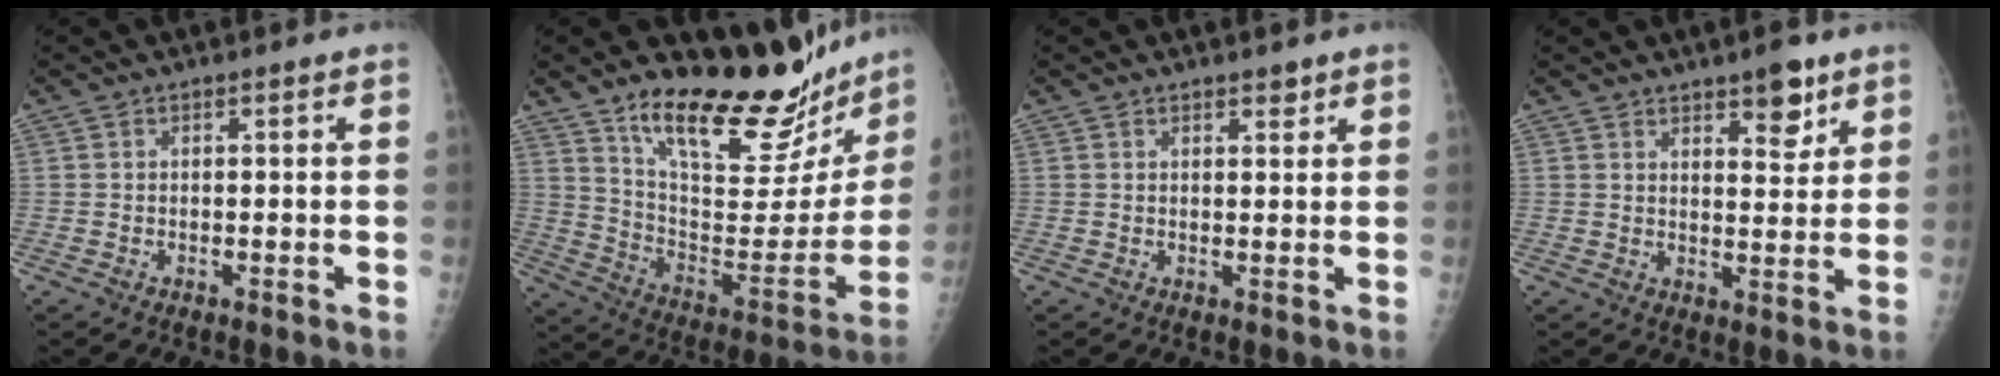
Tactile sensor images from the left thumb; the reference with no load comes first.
{"total": 25.2, "force": [20.9, 7.8, 11.8], "torque": [-0.133, -0.129, 0.316]}
{"total": 1.8, "force": [1.4, 0.7, 0.8], "torque": [-0.004, -0.009, 0.019]}
{"total": 6.7, "force": [4.4, 2.6, 4.3], "torque": [-0.039, -0.028, 0.062]}